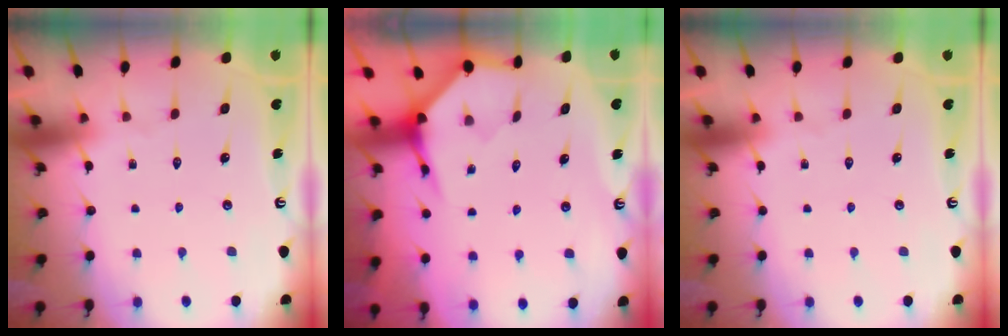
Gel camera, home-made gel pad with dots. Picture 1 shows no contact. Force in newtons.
{"total": 3.9, "press": 3.9, "slide": 0.5}
{"total": 0.0}